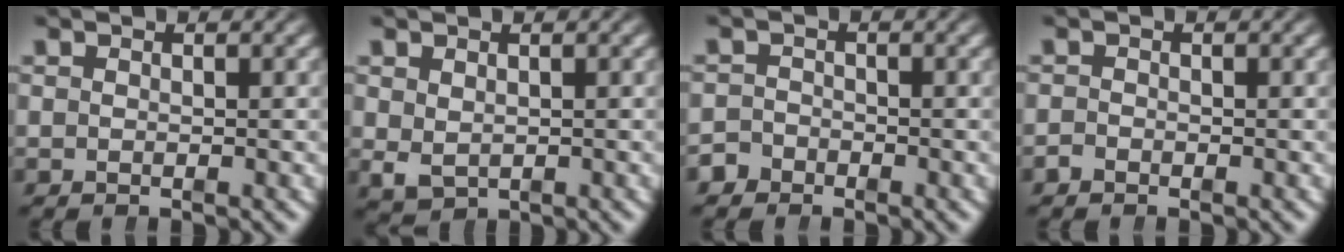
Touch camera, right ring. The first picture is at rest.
{"total": 1.4, "force": [0.0, 1.0, 1.0], "torque": [-0.021, -0.017, 0.018]}
{"total": 2.3, "force": [-2.0, 1.2, -0.1], "torque": [0.003, -0.013, -0.034]}
{"total": 1.0, "force": [-0.9, 0.3, -0.1], "torque": [0.002, -0.009, -0.014]}